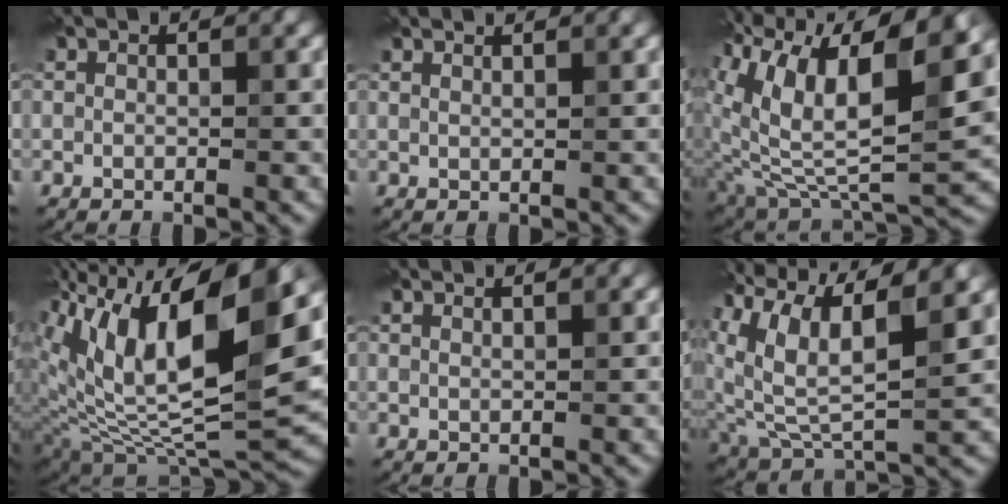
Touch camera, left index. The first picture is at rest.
{"total": 1.7, "force": [1.3, 0.6, 0.9], "torque": [0.001, 0.001, 0.004]}
{"total": 15.7, "force": [5.7, 7.3, 12.7], "torque": [-0.229, 0.019, 0.109]}
{"total": 16.7, "force": [5.5, 7.3, 14.0], "torque": [-0.257, 0.010, 0.097]}
{"total": 1.4, "force": [1.1, 0.4, 0.7], "torque": [-0.001, 0.000, 0.005]}
{"total": 12.4, "force": [5.7, 5.3, 9.6], "torque": [-0.186, 0.027, 0.112]}